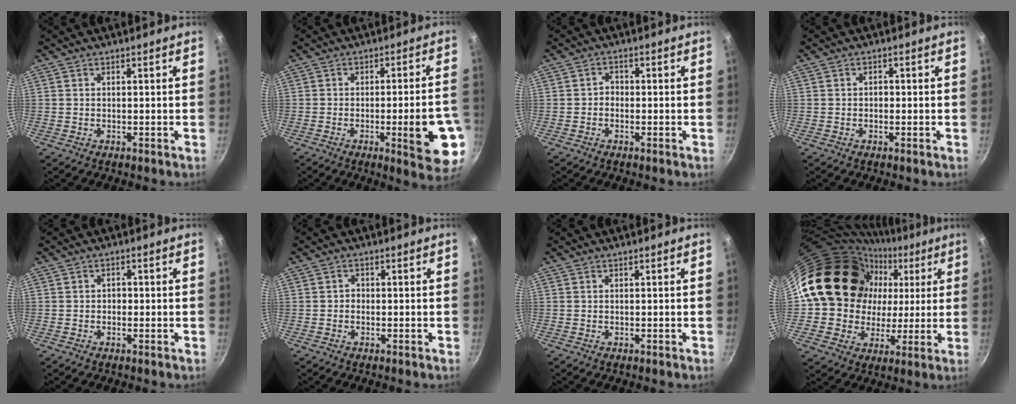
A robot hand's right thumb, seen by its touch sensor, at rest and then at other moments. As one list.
[{"total": 13.2, "force": [-3.7, 2.9, 12.3], "torque": [-0.140, 0.014, -0.044]}, {"total": 1.7, "force": [-0.7, 1.4, 0.6], "torque": [-0.001, 0.011, -0.016]}, {"total": 1.0, "force": [-0.3, 0.8, 0.5], "torque": [-0.005, 0.004, -0.006]}, {"total": 1.3, "force": [-0.3, 1.1, 0.6], "torque": [-0.004, 0.004, -0.006]}, {"total": 1.0, "force": [-0.4, 0.9, 0.3], "torque": [-0.001, 0.003, -0.009]}, {"total": 0.0}, {"total": 22.5, "force": [4.4, 19.4, 10.4], "torque": [-0.154, 0.034, 0.082]}]